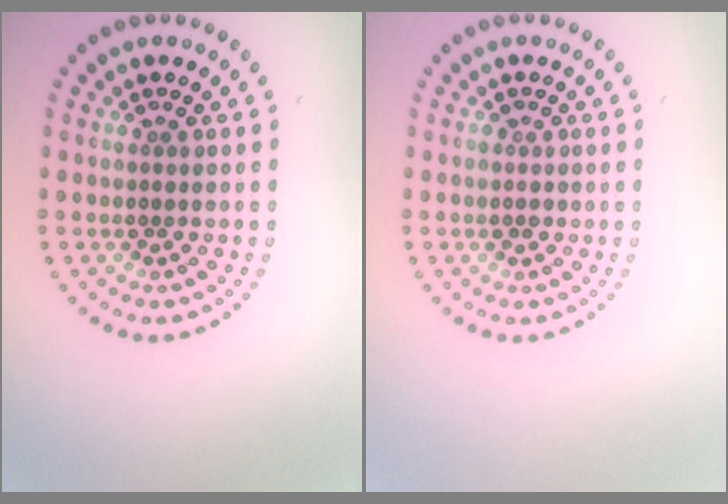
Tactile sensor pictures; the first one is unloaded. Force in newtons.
{"total": 0.8, "press": 0.8, "slide": 0.2}